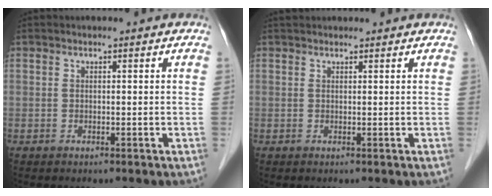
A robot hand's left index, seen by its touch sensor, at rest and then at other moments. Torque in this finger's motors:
{"motor_torque": [0.24, -0.21, 0.00, -0.01]}